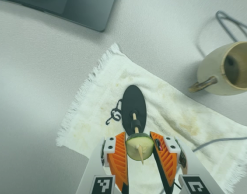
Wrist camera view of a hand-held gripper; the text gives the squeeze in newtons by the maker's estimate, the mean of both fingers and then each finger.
{"total": 8.7, "left": 8.4, "right": 9.1}